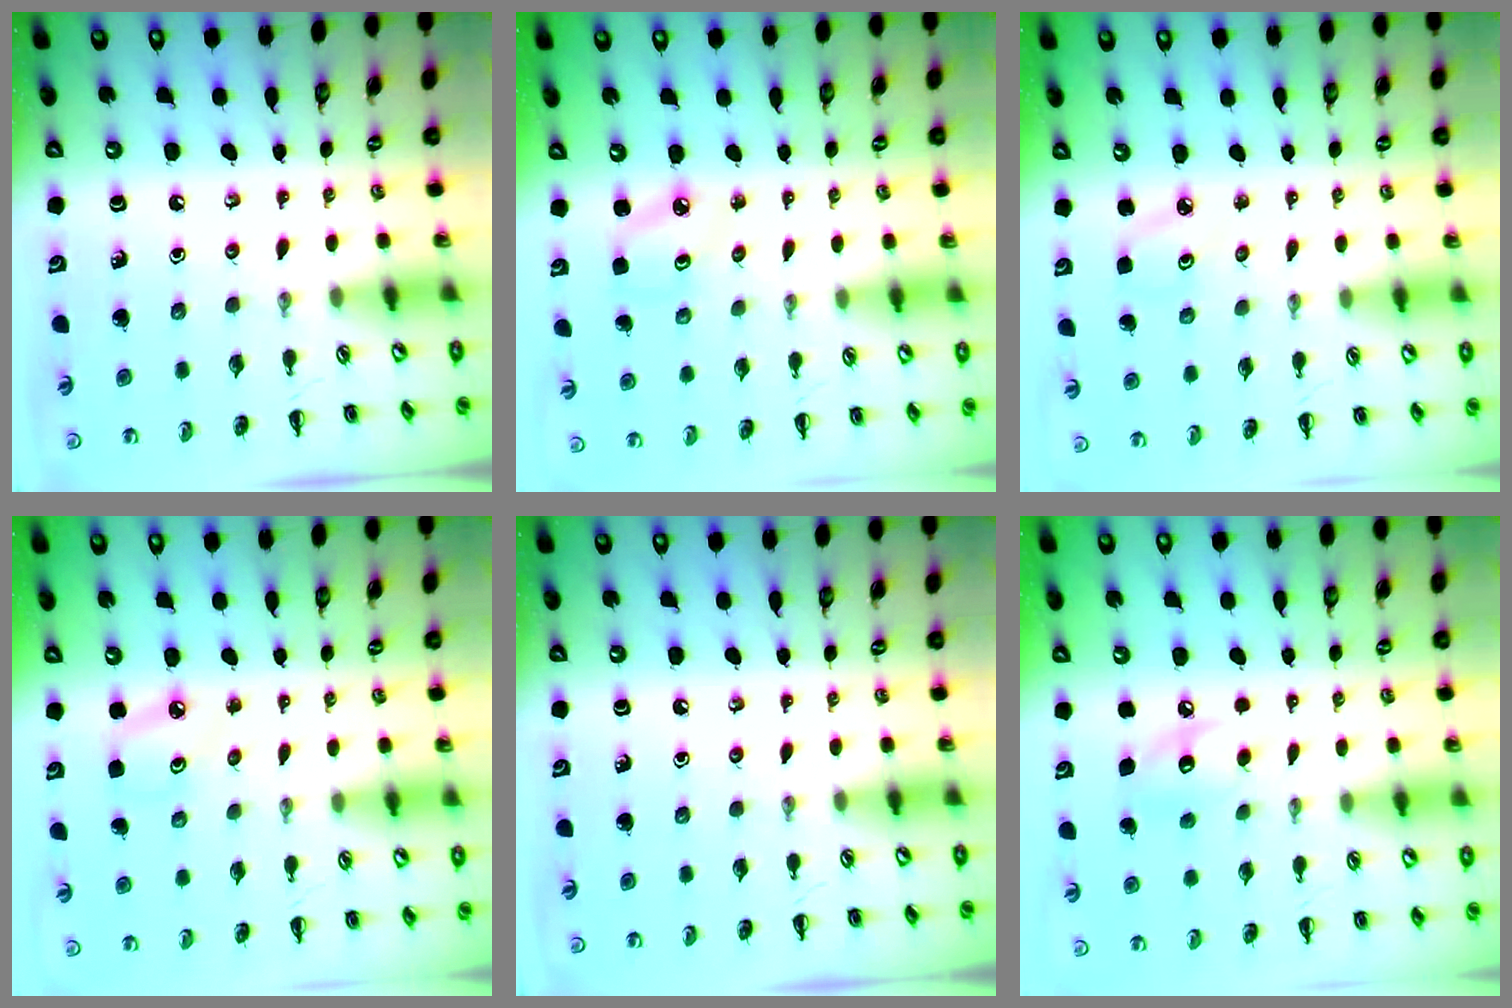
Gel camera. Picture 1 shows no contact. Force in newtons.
{"total": 2.6, "press": 2.5, "slide": 0.6}
{"total": 2.2, "press": 2.2, "slide": 0.5}
{"total": 6.3, "press": 6.1, "slide": 1.7}
{"total": 0.0}
{"total": 7.8, "press": 7.7, "slide": 1.2}